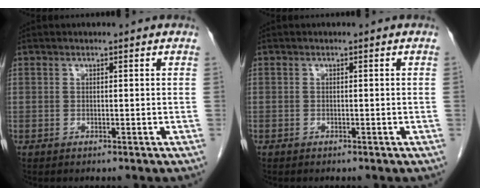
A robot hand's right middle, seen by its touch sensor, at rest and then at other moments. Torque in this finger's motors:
{"motor_torque": [0.49, -0.49, -0.85, -0.21]}